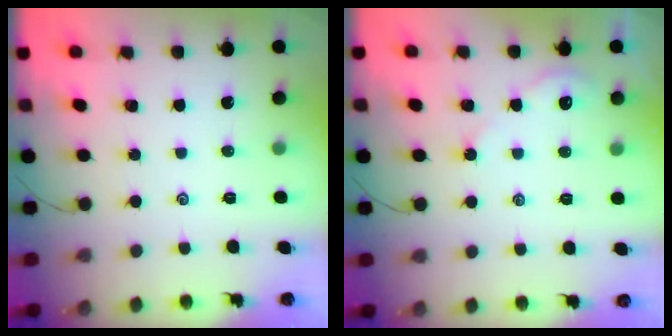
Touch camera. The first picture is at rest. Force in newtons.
{"total": 2.1, "press": 2.1, "slide": 0.3}